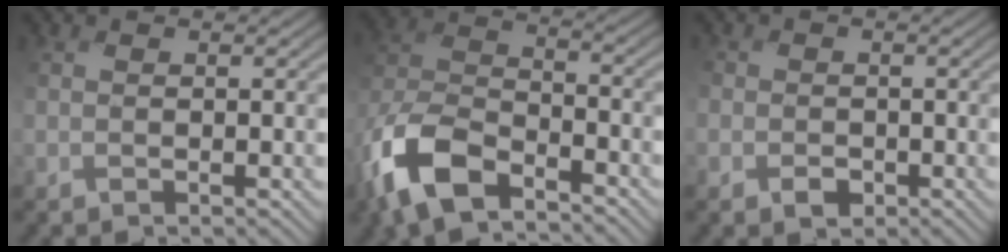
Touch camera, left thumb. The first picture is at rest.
{"total": 12.1, "force": [-8.2, 5.7, 6.9], "torque": [-0.165, -0.008, -0.179]}
{"total": 2.6, "force": [-1.0, 2.3, 0.2], "torque": [0.006, -0.001, -0.037]}